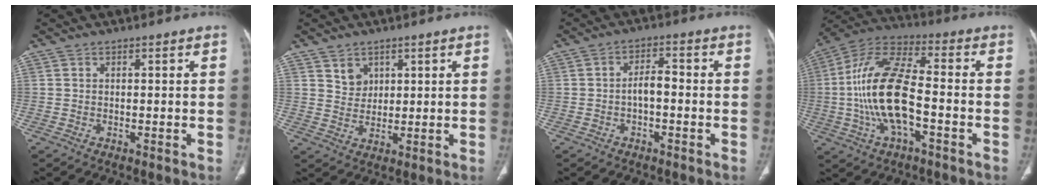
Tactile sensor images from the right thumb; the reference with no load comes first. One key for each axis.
{"total": 3.7, "fx": 2.2, "fy": 2.8, "fz": 1.1, "tx": -0.002, "ty": -0.020, "tz": 0.048}
{"total": 3.5, "fx": -0.9, "fy": 1.6, "fz": 2.9, "tx": -0.045, "ty": 0.020, "tz": -0.019}
{"total": 17.1, "fx": -2.9, "fy": 7.1, "fz": 15.3, "tx": -0.309, "ty": 0.036, "tz": -0.057}